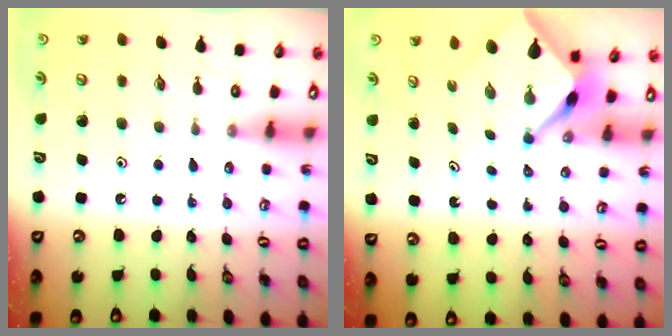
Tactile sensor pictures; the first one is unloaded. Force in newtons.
{"total": 3.8, "press": 3.8, "slide": 0.2}